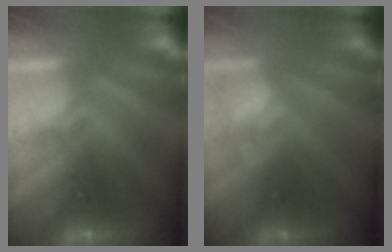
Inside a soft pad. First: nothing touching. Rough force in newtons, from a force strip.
{"total": 2.4}